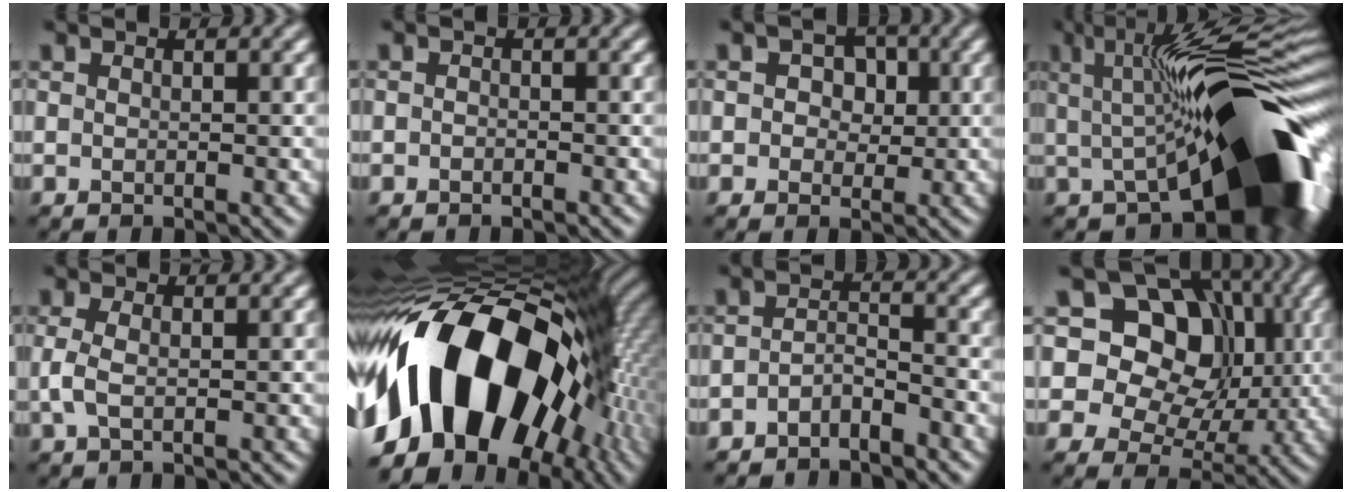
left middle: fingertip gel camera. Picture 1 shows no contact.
{"total": 0.7, "force": [-0.5, 0.4, 0.1], "torque": [-0.003, 0.002, -0.010]}
{"total": 3.0, "force": [0.8, 2.6, 1.3], "torque": [0.001, 0.015, -0.007]}
{"total": 16.8, "force": [-1.2, 6.3, 15.6], "torque": [-0.194, 0.013, -0.015]}
{"total": 2.1, "force": [-0.2, 1.1, 1.8], "torque": [-0.048, -0.004, -0.004]}
{"total": 19.1, "force": [-3.6, 11.8, 14.6], "torque": [-0.266, 0.005, -0.074]}
{"total": 2.3, "force": [-1.8, 0.9, 1.1], "torque": [-0.024, 0.008, -0.041]}
{"total": 12.3, "force": [3.3, 9.9, 6.6], "torque": [-0.100, 0.043, 0.021]}